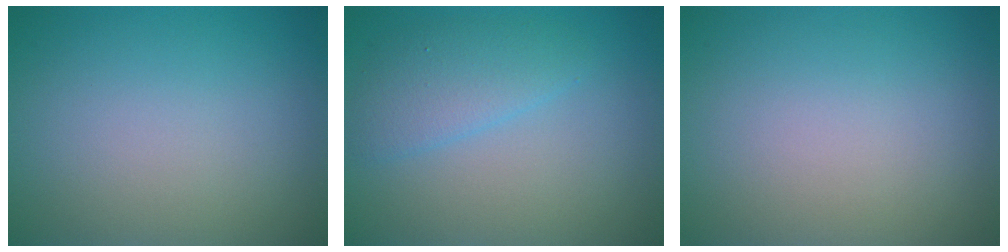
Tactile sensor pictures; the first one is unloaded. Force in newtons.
{"total": 2.8, "press": 2.8, "slide": 0.2}
{"total": 0.0}